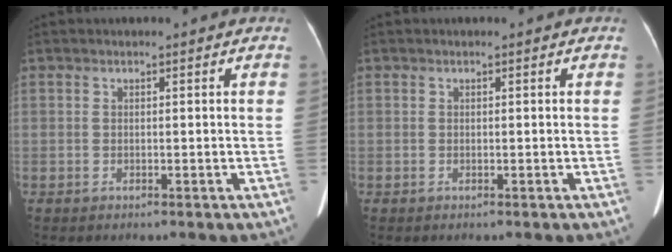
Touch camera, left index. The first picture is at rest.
{"total": 0.0}